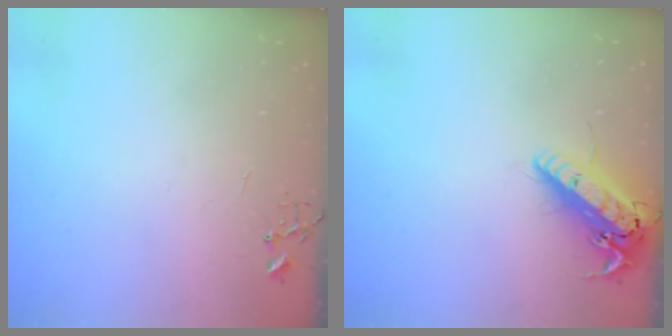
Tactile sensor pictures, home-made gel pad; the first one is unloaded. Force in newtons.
{"total": 16.5, "press": 16.3, "slide": 3.0}